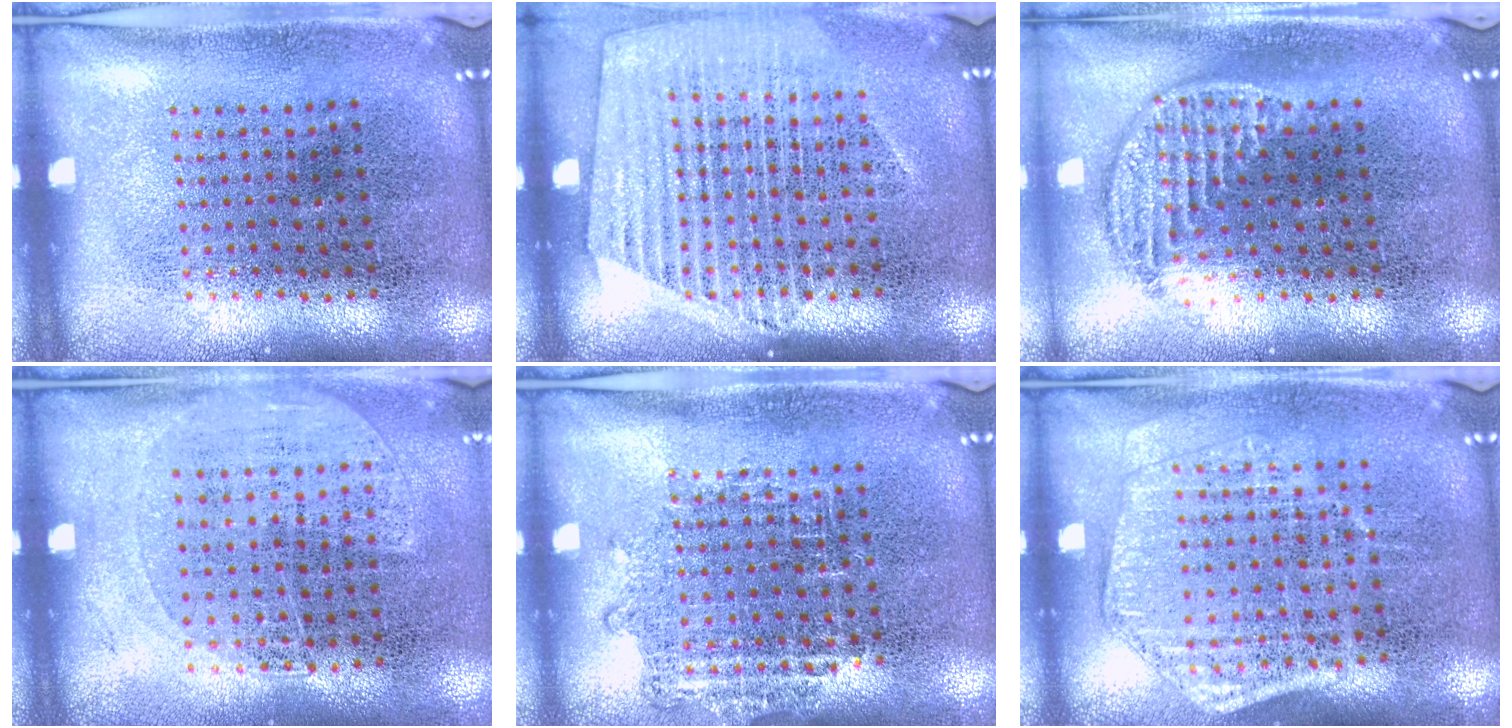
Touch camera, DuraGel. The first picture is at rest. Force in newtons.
{"total": 1.4, "press": 1.3, "slide": 0.5}
{"total": 1.3, "press": 1.1, "slide": 0.6}
{"total": 1.2, "press": 1.0, "slide": 0.7}
{"total": 1.0, "press": 1.0, "slide": 0.2}
{"total": 1.4, "press": 1.3, "slide": 0.5}